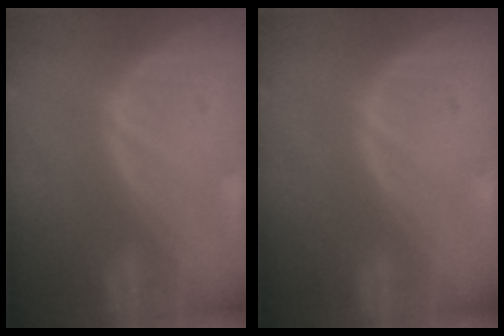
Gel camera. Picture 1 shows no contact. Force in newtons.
{"total": 0.0}